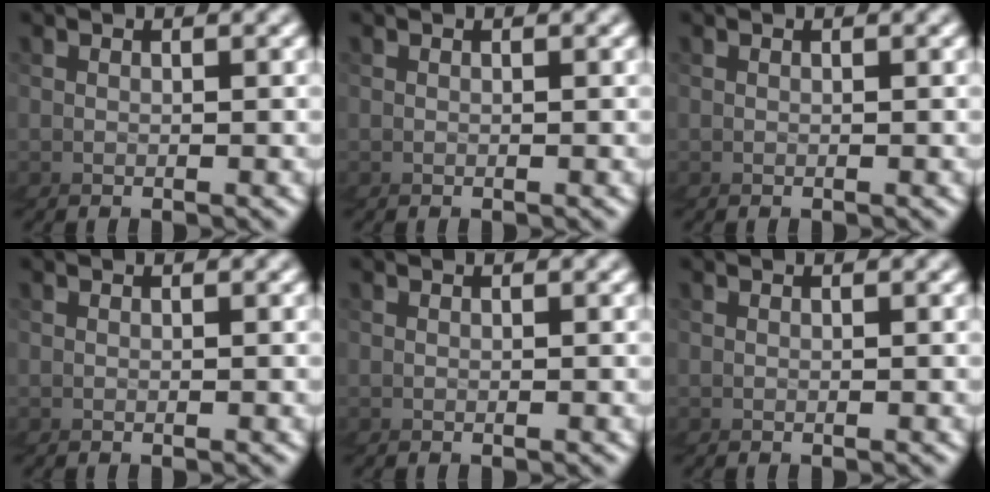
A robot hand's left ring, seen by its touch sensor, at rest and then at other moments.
{"total": 0.0}
{"total": 0.0}
{"total": 0.0}
{"total": 0.0}
{"total": 0.0}